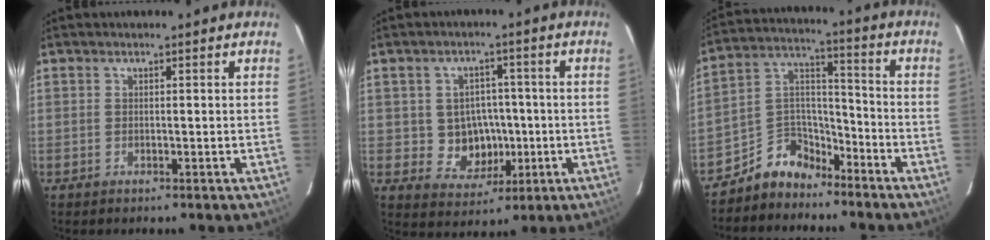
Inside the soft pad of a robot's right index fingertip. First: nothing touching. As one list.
[{"total": 7.6, "force": [-0.8, 7.0, 2.7], "torque": [-0.063, 0.015, 0.007]}, {"total": 8.6, "force": [-6.9, 4.9, 1.8], "torque": [-0.046, 0.054, -0.135]}]